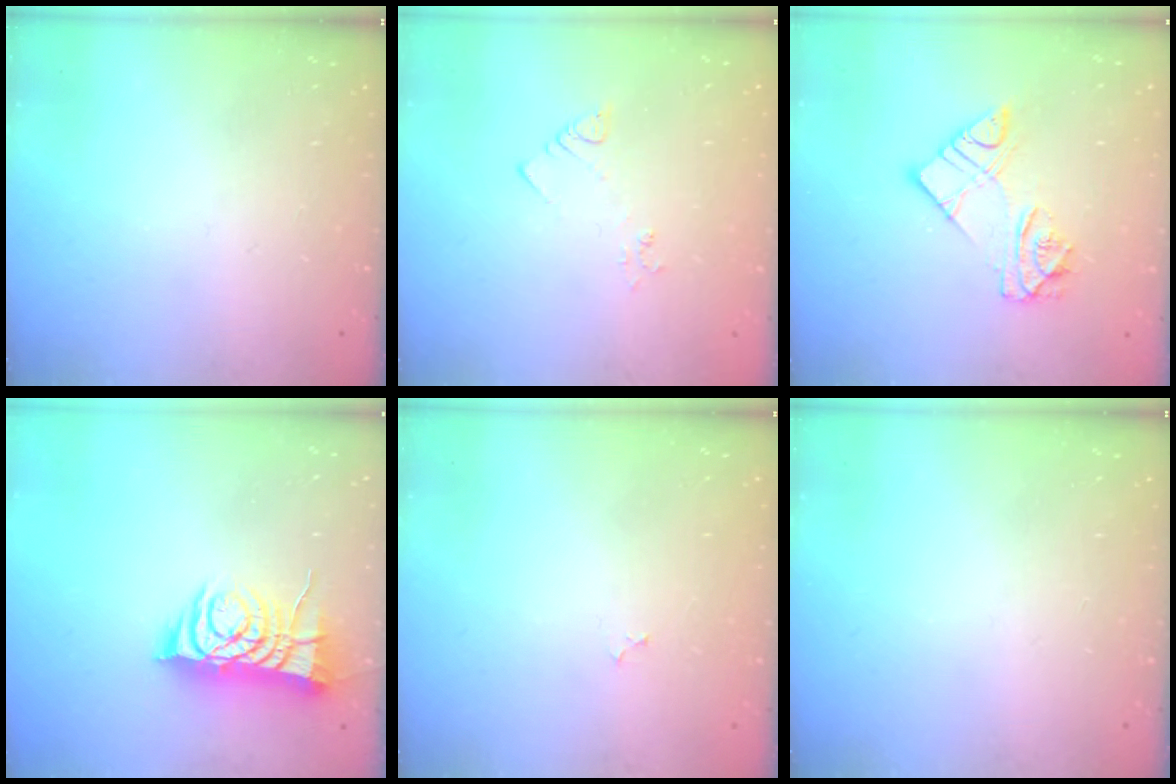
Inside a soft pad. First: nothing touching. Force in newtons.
{"total": 2.4, "press": 2.4, "slide": 0.4}
{"total": 10.9, "press": 10.8, "slide": 0.9}
{"total": 9.2, "press": 9.1, "slide": 1.1}
{"total": 2.3, "press": 2.3, "slide": 0.2}
{"total": 0.0}